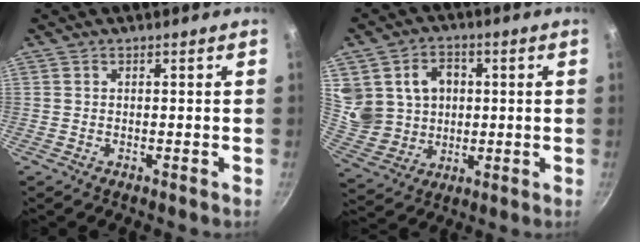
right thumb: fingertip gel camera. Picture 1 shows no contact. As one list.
[{"total": 13.4, "force": [2.9, 11.5, 6.3], "torque": [-0.101, -0.006, 0.070]}]